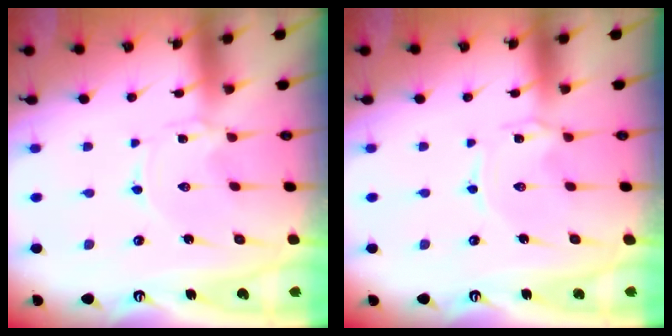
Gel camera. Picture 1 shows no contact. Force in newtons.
{"total": 0.7, "press": 0.7, "slide": 0.1}